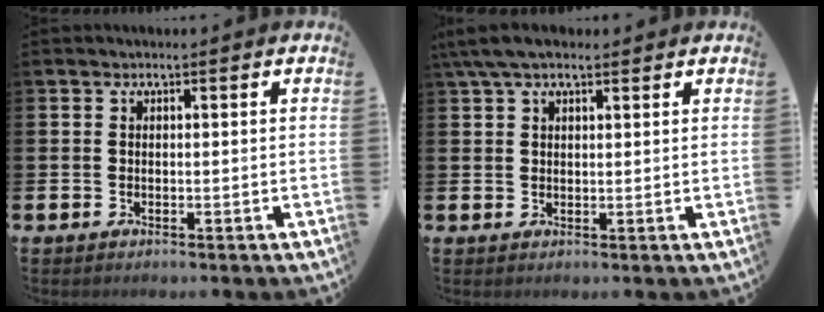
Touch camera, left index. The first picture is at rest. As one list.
[{"total": 4.3, "force": [3.2, 1.5, 2.4], "torque": [-0.047, 0.000, 0.057]}]